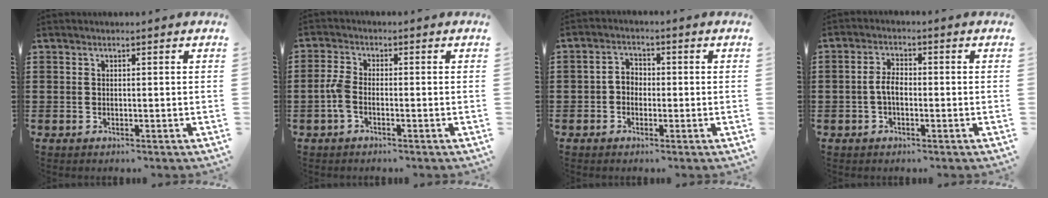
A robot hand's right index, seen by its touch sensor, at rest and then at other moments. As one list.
[{"total": 3.1, "force": [-1.1, 1.3, 2.6], "torque": [-0.067, -0.004, -0.027]}, {"total": 2.4, "force": [-1.0, 1.9, 1.1], "torque": [-0.027, 0.009, -0.024]}, {"total": 3.3, "force": [-0.7, 1.6, 2.8], "torque": [-0.067, 0.000, -0.018]}]